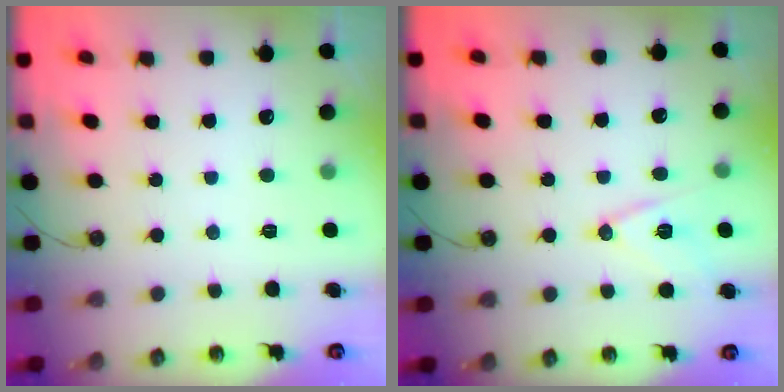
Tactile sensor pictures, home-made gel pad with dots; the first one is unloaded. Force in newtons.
{"total": 11.5, "press": 11.1, "slide": 3.3}